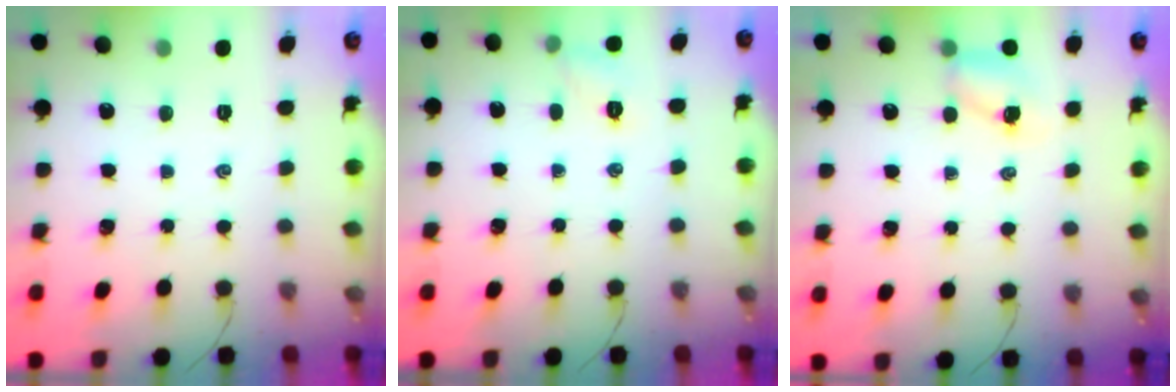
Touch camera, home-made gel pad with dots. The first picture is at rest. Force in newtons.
{"total": 5.6, "press": 5.4, "slide": 1.5}
{"total": 4.4, "press": 4.3, "slide": 0.8}